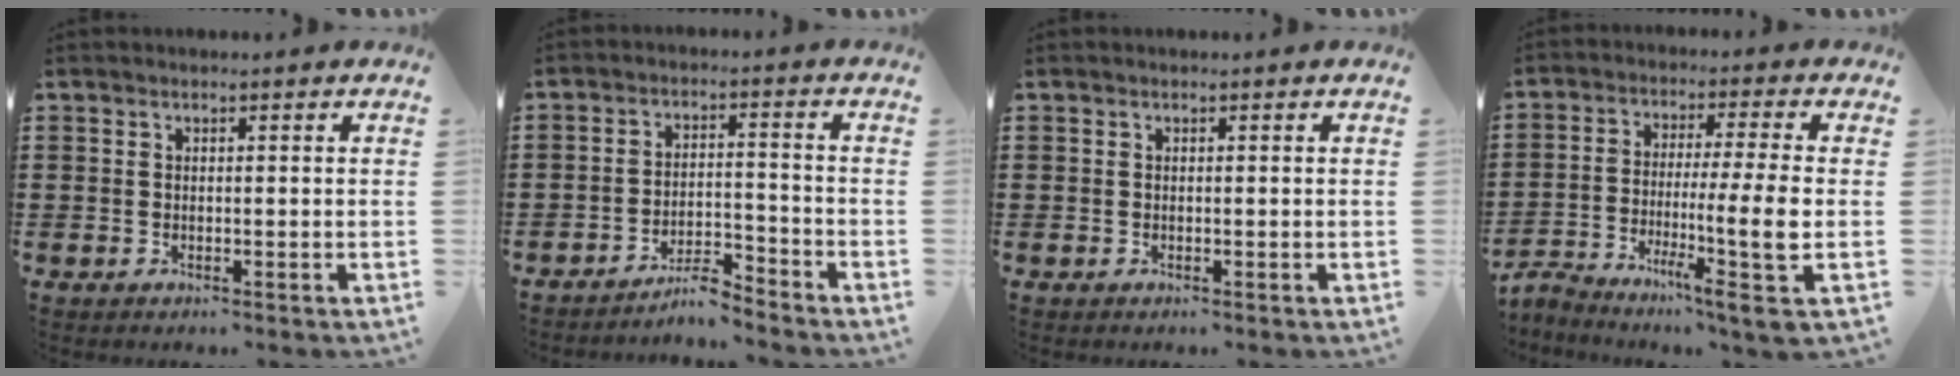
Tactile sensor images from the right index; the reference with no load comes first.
{"total": 4.6, "force": [-4.4, 0.3, 1.3], "torque": [-0.027, 0.003, -0.088]}
{"total": 0.0}
{"total": 9.1, "force": [-1.9, 0.2, 9.0], "torque": [-0.171, -0.011, -0.041]}